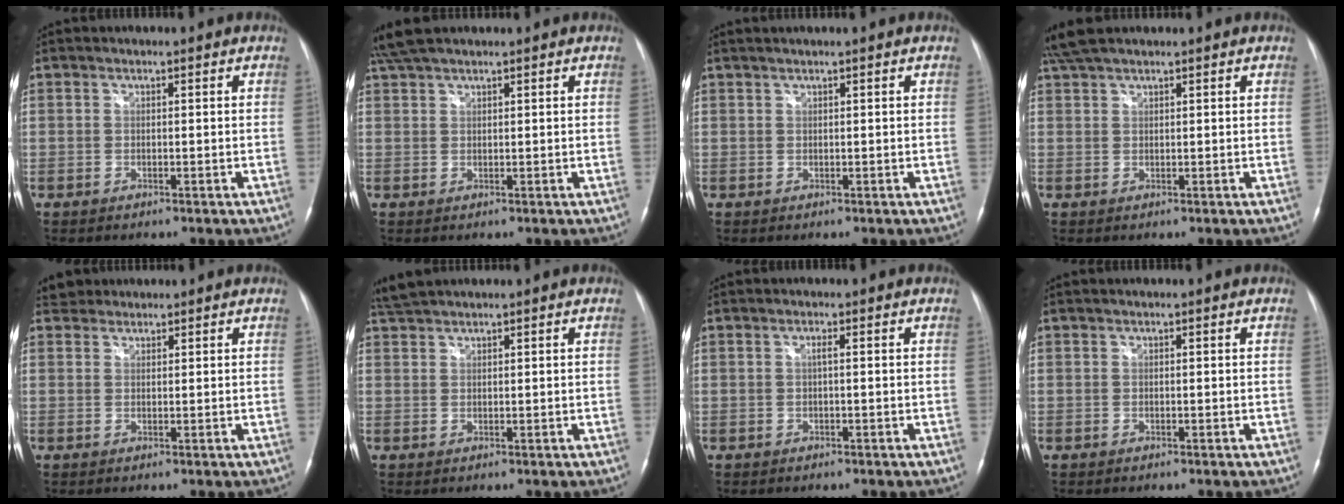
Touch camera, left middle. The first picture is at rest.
{"total": 4.5, "force": [3.9, 0.9, 2.1], "torque": [-0.048, 0.027, 0.079]}
{"total": 1.4, "force": [1.0, -0.2, 0.9], "torque": [-0.017, 0.014, 0.022]}
{"total": 4.3, "force": [3.7, 0.8, 2.0], "torque": [-0.046, 0.026, 0.075]}
{"total": 2.0, "force": [1.7, 0.9, -0.5], "torque": [0.006, 0.013, 0.028]}
{"total": 2.8, "force": [2.7, 0.2, 0.7], "torque": [-0.024, 0.018, 0.057]}
{"total": 0.7, "force": [0.0, 0.0, 0.7], "torque": [-0.016, 0.000, 0.001]}
{"total": 0.0}